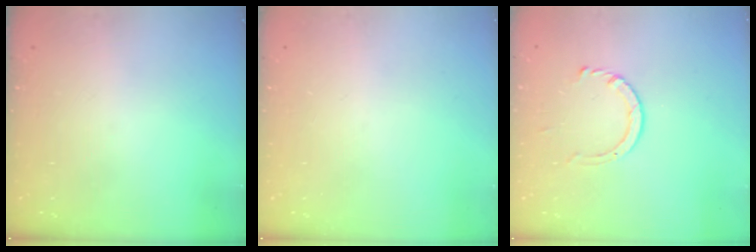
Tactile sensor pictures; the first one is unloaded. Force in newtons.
{"total": 0.0}
{"total": 3.3, "press": 3.3, "slide": 0.4}